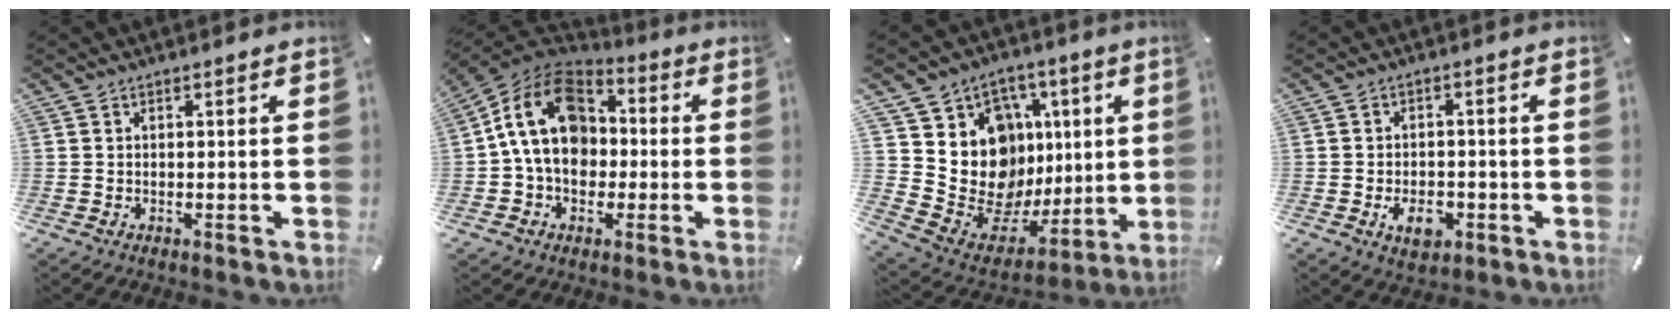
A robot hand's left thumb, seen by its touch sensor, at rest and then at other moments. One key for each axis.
{"total": 16.2, "fx": 0.3, "fy": 12.7, "fz": 10.1, "tx": -0.211, "ty": 0.014, "tz": 0.004}
{"total": 17.6, "fx": 2.2, "fy": 15.8, "fz": 7.5, "tx": -0.113, "ty": -0.039, "tz": 0.077}
{"total": 5.9, "fx": -2.2, "fy": 3.9, "fz": 3.7, "tx": -0.070, "ty": 0.003, "tz": -0.042}